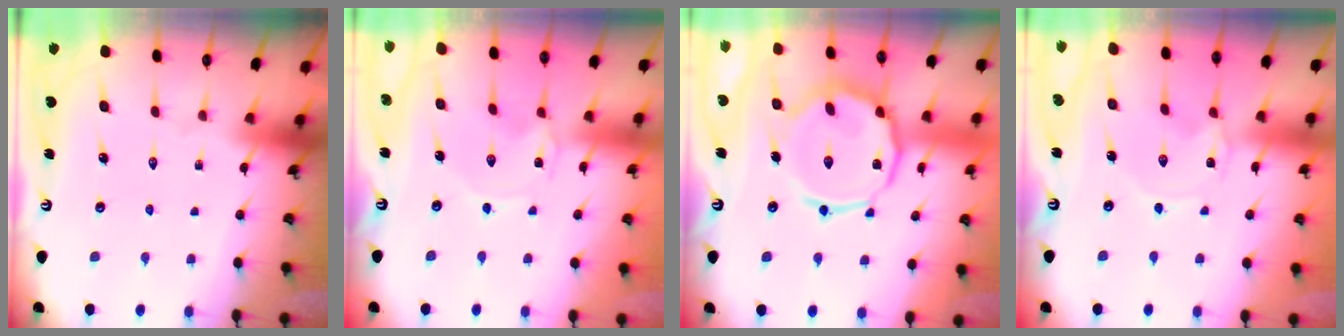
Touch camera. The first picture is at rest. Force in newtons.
{"total": 0.0}
{"total": 15.0, "press": 14.9, "slide": 1.2}
{"total": 0.0}